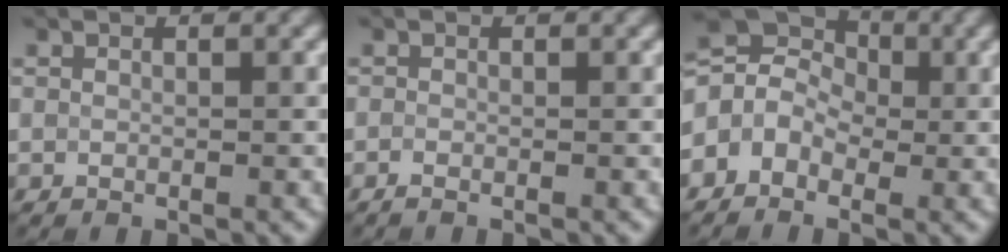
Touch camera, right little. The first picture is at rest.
{"total": 0.8, "force": [-0.6, 0.2, 0.5], "torque": [-0.008, -0.004, -0.014]}
{"total": 5.1, "force": [-0.6, 4.3, 2.7], "torque": [-0.042, 0.024, -0.026]}